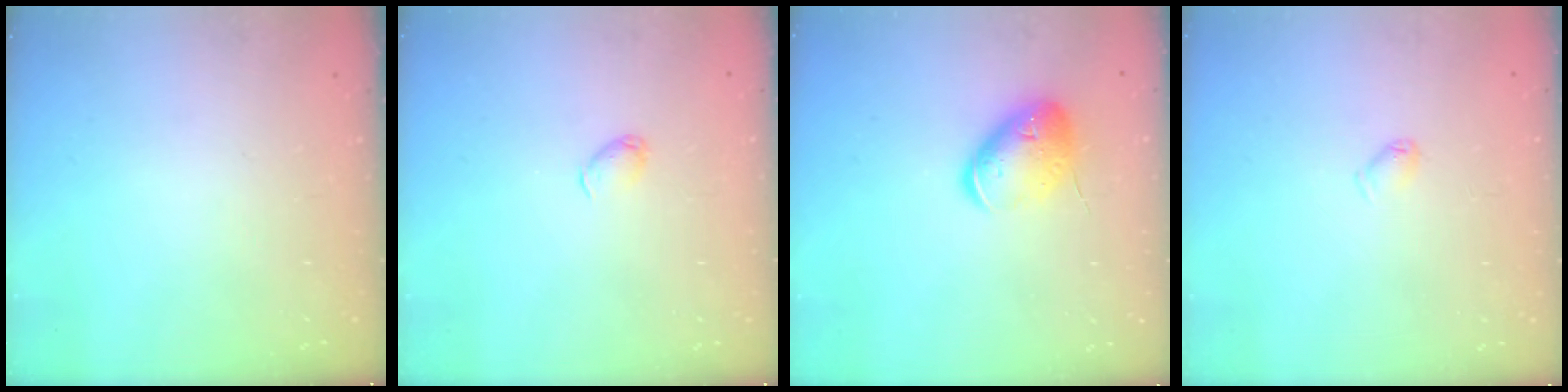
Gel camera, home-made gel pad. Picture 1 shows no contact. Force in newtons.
{"total": 3.1, "press": 3.0, "slide": 0.6}
{"total": 12.3, "press": 12.2, "slide": 1.7}
{"total": 3.5, "press": 3.5, "slide": 0.5}